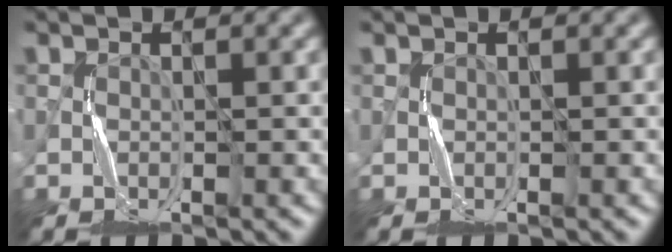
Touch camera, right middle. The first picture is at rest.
{"total": 0.0}